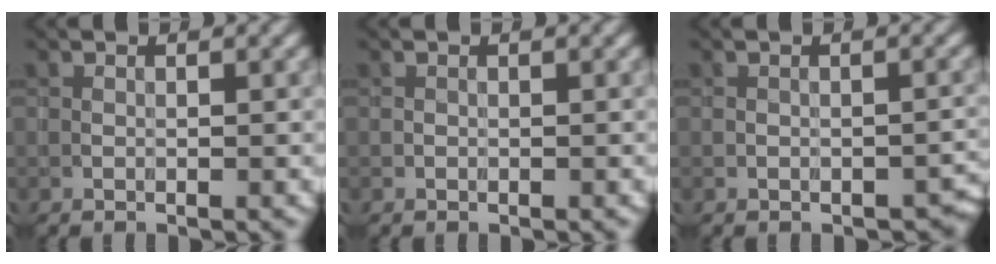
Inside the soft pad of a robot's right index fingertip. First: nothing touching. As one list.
[{"total": 0.0}, {"total": 2.4, "force": [-1.2, 1.7, 1.1], "torque": [-0.015, -0.003, -0.008]}]